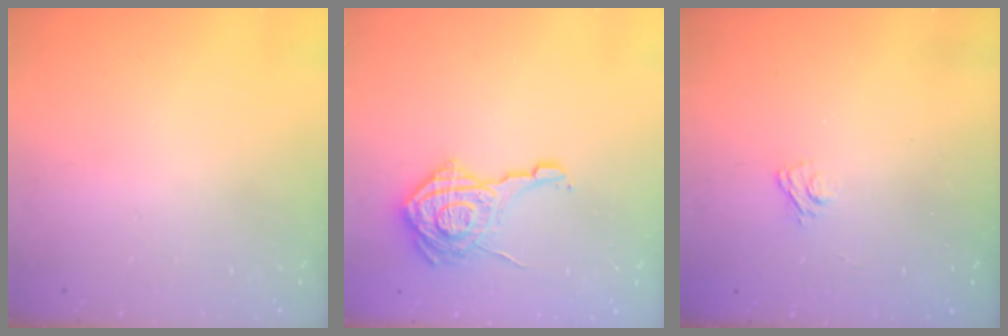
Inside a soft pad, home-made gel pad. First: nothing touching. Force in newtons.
{"total": 16.6, "press": 16.6, "slide": 1.2}
{"total": 2.9, "press": 2.6, "slide": 1.2}